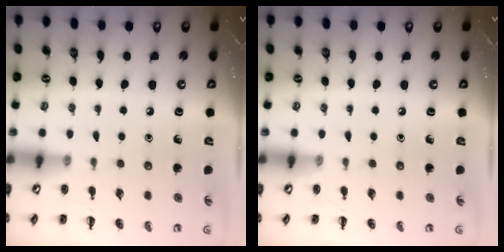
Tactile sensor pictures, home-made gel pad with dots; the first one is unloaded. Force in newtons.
{"total": 0.0}